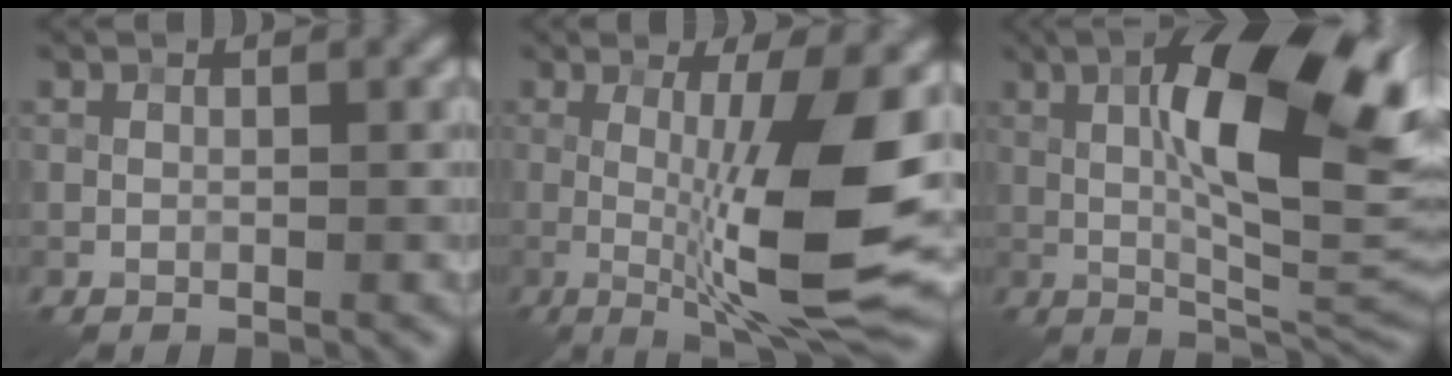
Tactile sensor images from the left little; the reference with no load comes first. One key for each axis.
{"total": 11.5, "fx": -0.8, "fy": 2.4, "fz": 11.3, "tx": -0.179, "ty": -0.014, "tz": -0.009}
{"total": 13.9, "fx": 2.6, "fy": 4.5, "fz": 12.9, "tx": -0.183, "ty": 0.011, "tz": 0.035}